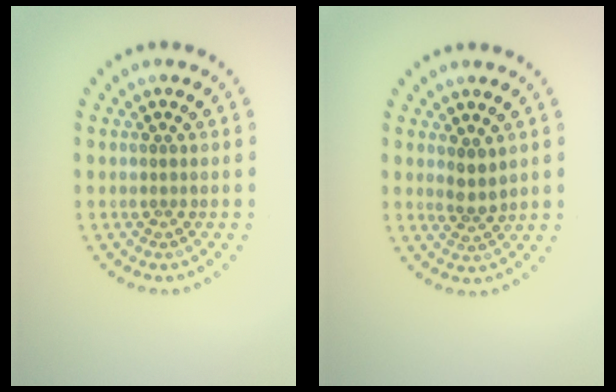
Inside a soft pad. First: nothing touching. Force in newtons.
{"total": 1.8, "press": 1.5, "slide": 1.0}